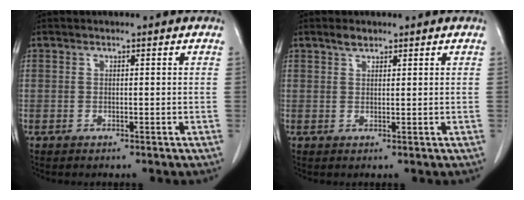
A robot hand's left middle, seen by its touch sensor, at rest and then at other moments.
{"total": 1.5, "force": [1.2, 0.6, 0.6], "torque": [-0.013, 0.000, 0.023]}